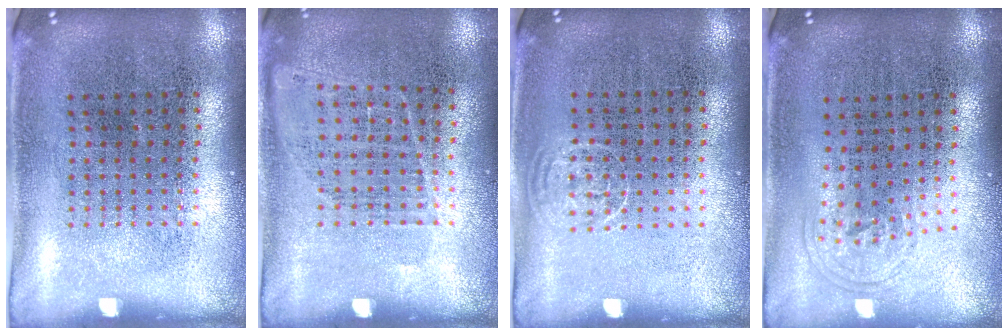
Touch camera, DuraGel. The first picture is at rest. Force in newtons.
{"total": 0.9, "press": 0.7, "slide": 0.4}
{"total": 0.6, "press": 0.4, "slide": 0.4}
{"total": 0.9, "press": 0.6, "slide": 0.6}